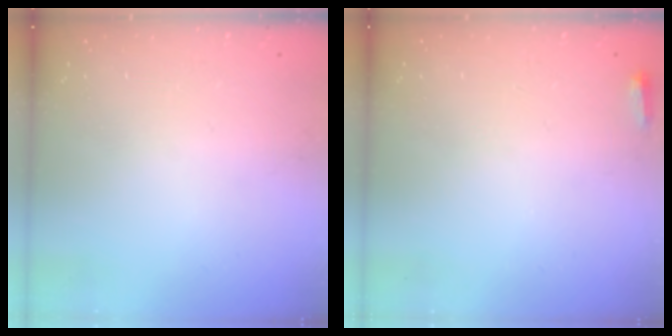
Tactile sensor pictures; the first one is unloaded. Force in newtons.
{"total": 2.7, "press": 2.6, "slide": 0.9}